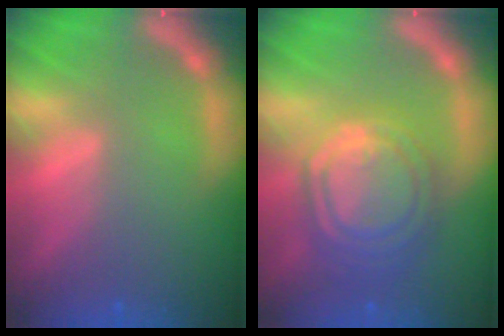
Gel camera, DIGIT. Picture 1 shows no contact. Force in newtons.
{"total": 9.5}